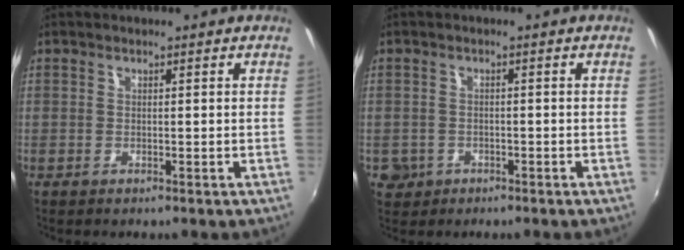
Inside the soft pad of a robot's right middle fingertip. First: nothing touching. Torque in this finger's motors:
{"motor_torque": [0.39, -0.40, 0.11, 0.06]}